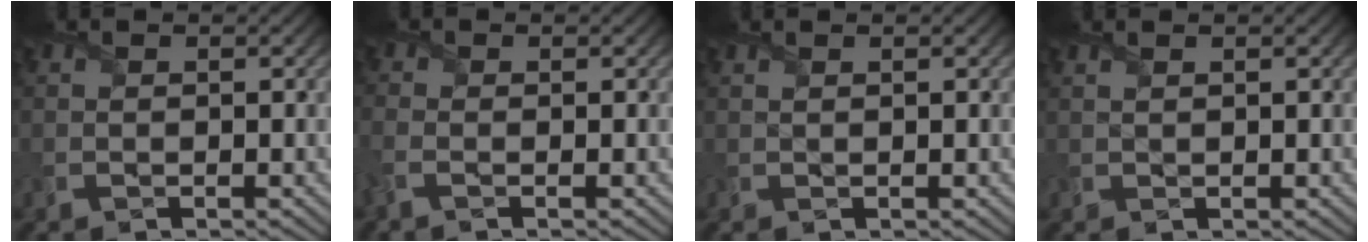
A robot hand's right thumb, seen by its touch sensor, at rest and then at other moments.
{"total": 2.2, "force": [-0.8, 1.1, 1.8], "torque": [-0.056, 0.001, -0.024]}
{"total": 0.5, "force": [0.4, -0.3, 0.2], "torque": [-0.006, 0.001, 0.011]}
{"total": 0.8, "force": [0.7, -0.1, 0.3], "torque": [-0.010, 0.001, 0.016]}